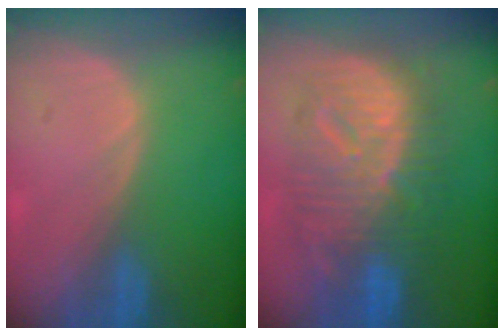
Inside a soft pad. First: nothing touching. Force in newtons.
{"total": 12.5, "press": 12.4, "slide": 1.1}